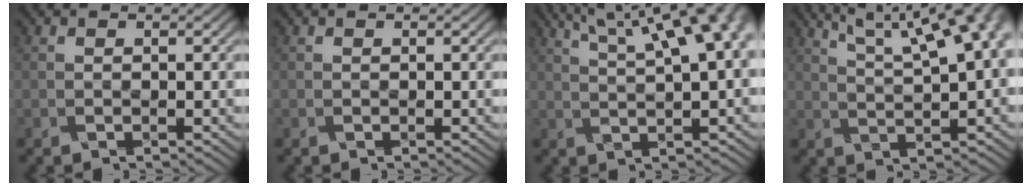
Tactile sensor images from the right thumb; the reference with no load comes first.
{"total": 0.0}
{"total": 15.2, "force": [7.0, 5.2, 12.5], "torque": [-0.162, 0.059, 0.087]}
{"total": 15.8, "force": [7.6, 5.4, 12.7], "torque": [-0.169, 0.056, 0.102]}